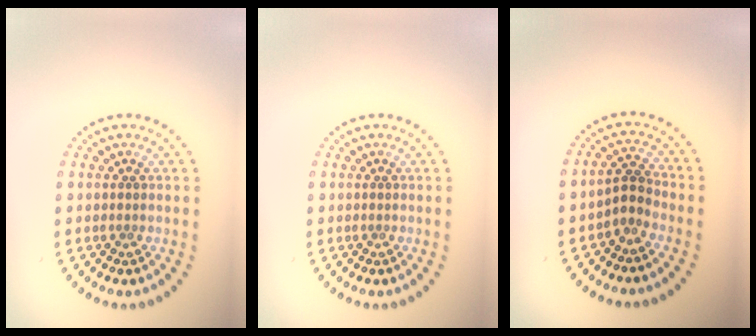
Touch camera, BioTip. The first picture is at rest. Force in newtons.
{"total": 0.0}
{"total": 1.6, "press": 1.2, "slide": 1.1}